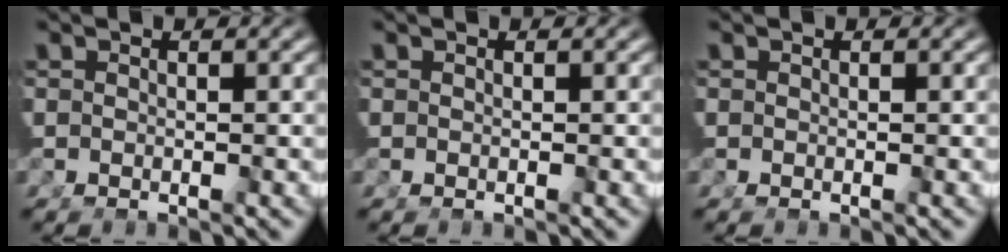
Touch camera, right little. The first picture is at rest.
{"total": 0.0}
{"total": 0.0}